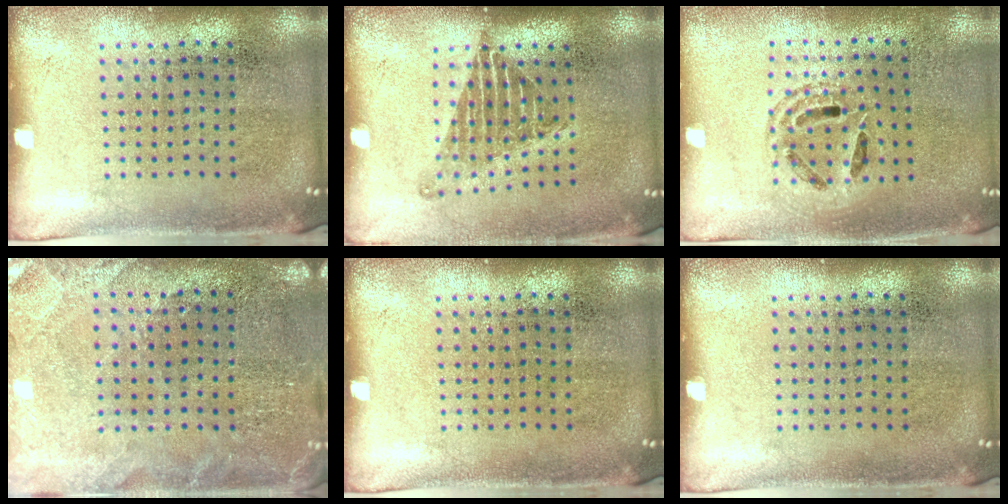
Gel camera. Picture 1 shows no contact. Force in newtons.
{"total": 1.3, "press": 1.1, "slide": 0.8}
{"total": 1.3, "press": 1.1, "slide": 0.6}
{"total": 0.7, "press": 0.7, "slide": 0.2}
{"total": 0.0}
{"total": 0.0}